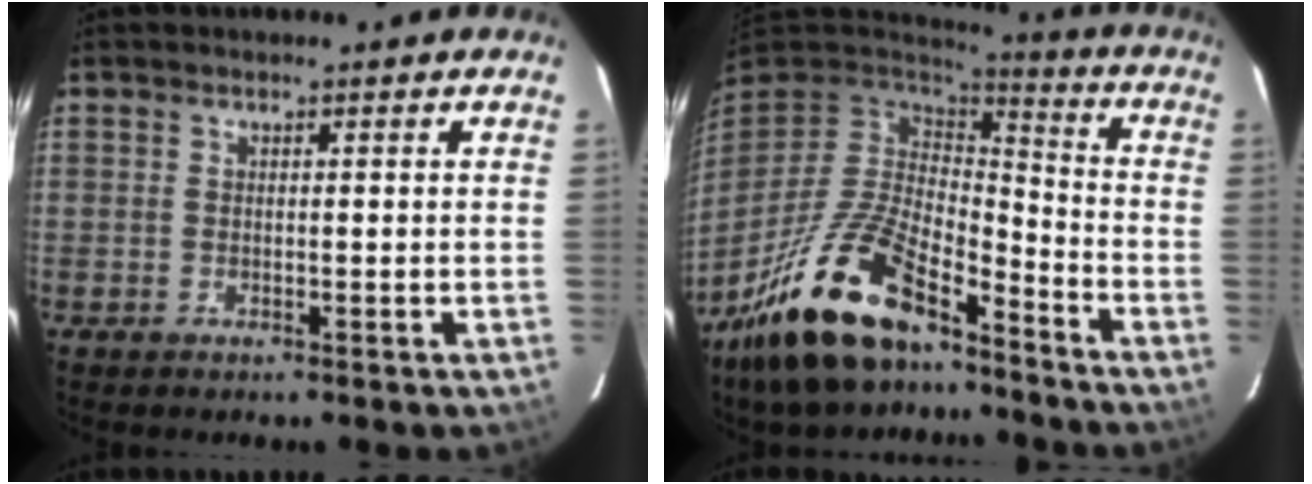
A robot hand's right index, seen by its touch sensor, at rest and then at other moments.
{"total": 20.1, "force": [-14.0, 7.5, 12.3], "torque": [-0.257, -0.024, -0.254]}